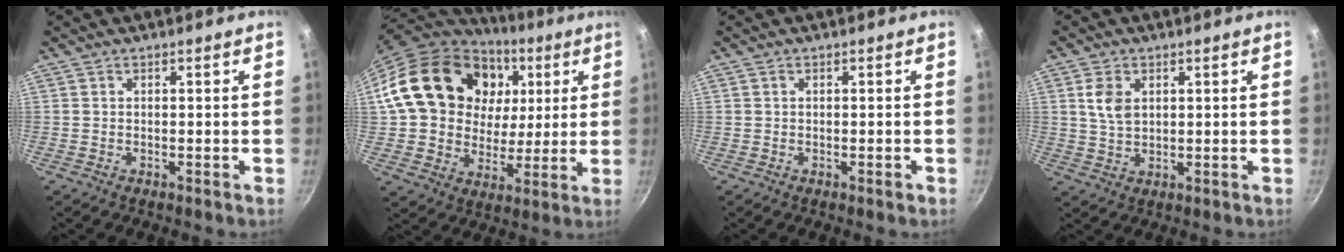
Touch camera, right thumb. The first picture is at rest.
{"total": 26.0, "force": [7.4, 19.8, 15.0], "torque": [-0.249, 0.013, 0.132]}
{"total": 0.8, "force": [-0.2, 0.4, 0.7], "torque": [-0.010, 0.003, -0.003]}
{"total": 5.2, "force": [1.6, 3.4, 3.6], "torque": [-0.061, -0.006, 0.032]}